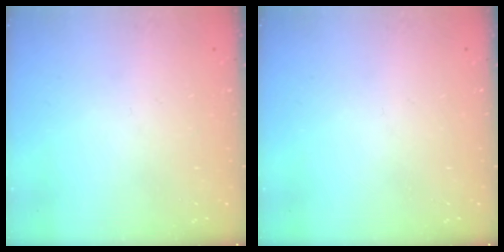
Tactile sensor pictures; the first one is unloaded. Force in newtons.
{"total": 0.0}